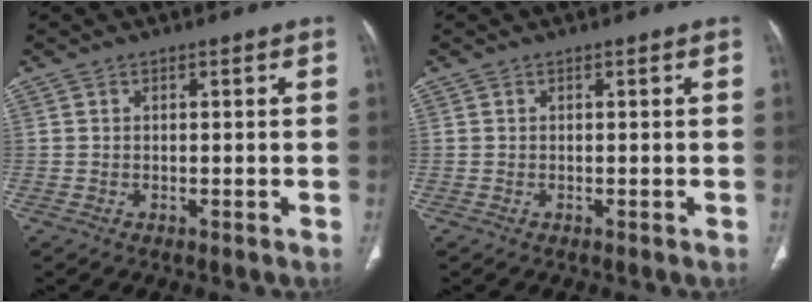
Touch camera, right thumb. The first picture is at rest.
{"total": 0.0}